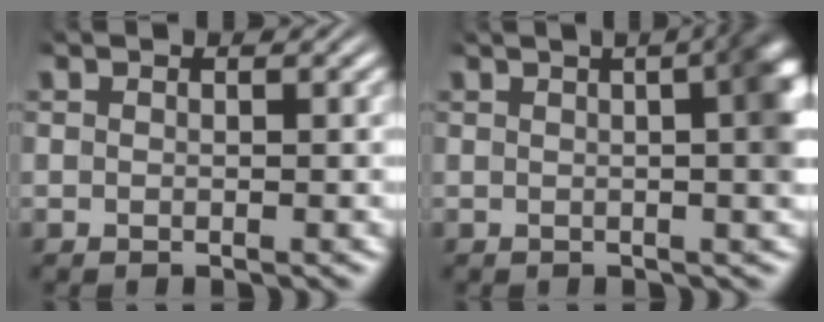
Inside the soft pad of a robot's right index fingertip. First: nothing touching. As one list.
[{"total": 9.3, "force": [2.1, 3.6, 8.3], "torque": [-0.063, 0.035, 0.017]}]